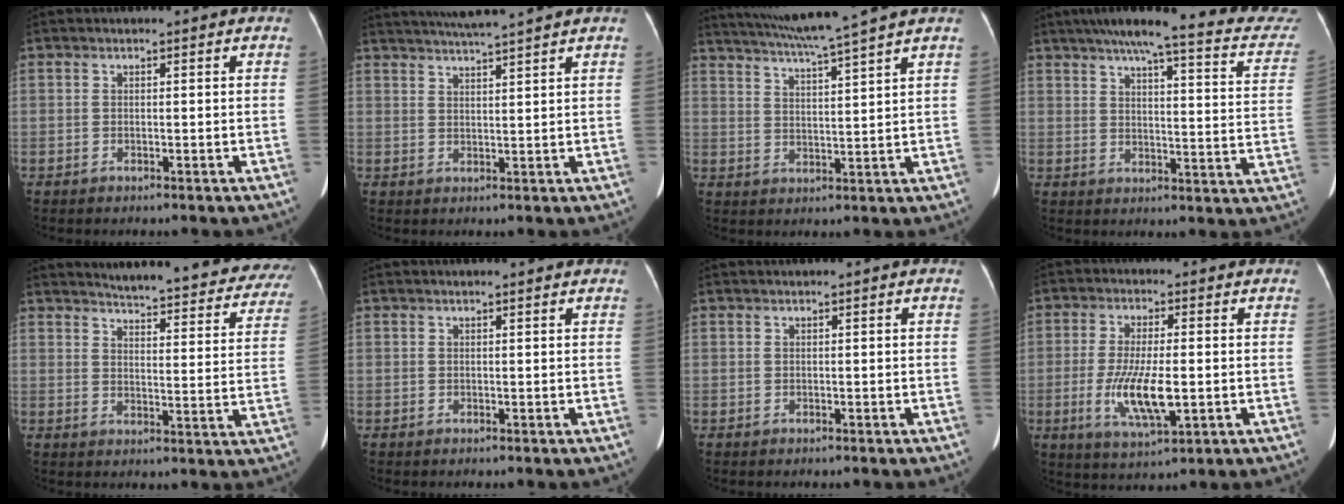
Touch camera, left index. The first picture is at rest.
{"total": 7.4, "force": [6.6, -1.5, 3.0], "torque": [-0.051, 0.012, 0.101]}
{"total": 11.1, "force": [9.5, -2.2, 5.3], "torque": [-0.097, 0.001, 0.149]}
{"total": 24.3, "force": [21.2, 2.7, 11.6], "torque": [-0.158, -0.029, 0.246]}
{"total": 25.7, "force": [23.7, 4.4, 8.7], "torque": [-0.110, -0.072, 0.269]}
{"total": 1.3, "force": [1.2, 0.0, 0.6], "torque": [-0.011, 0.012, 0.017]}
{"total": 0.0}
{"total": 8.7, "force": [-1.6, 2.0, 8.3], "torque": [-0.170, -0.016, -0.026]}